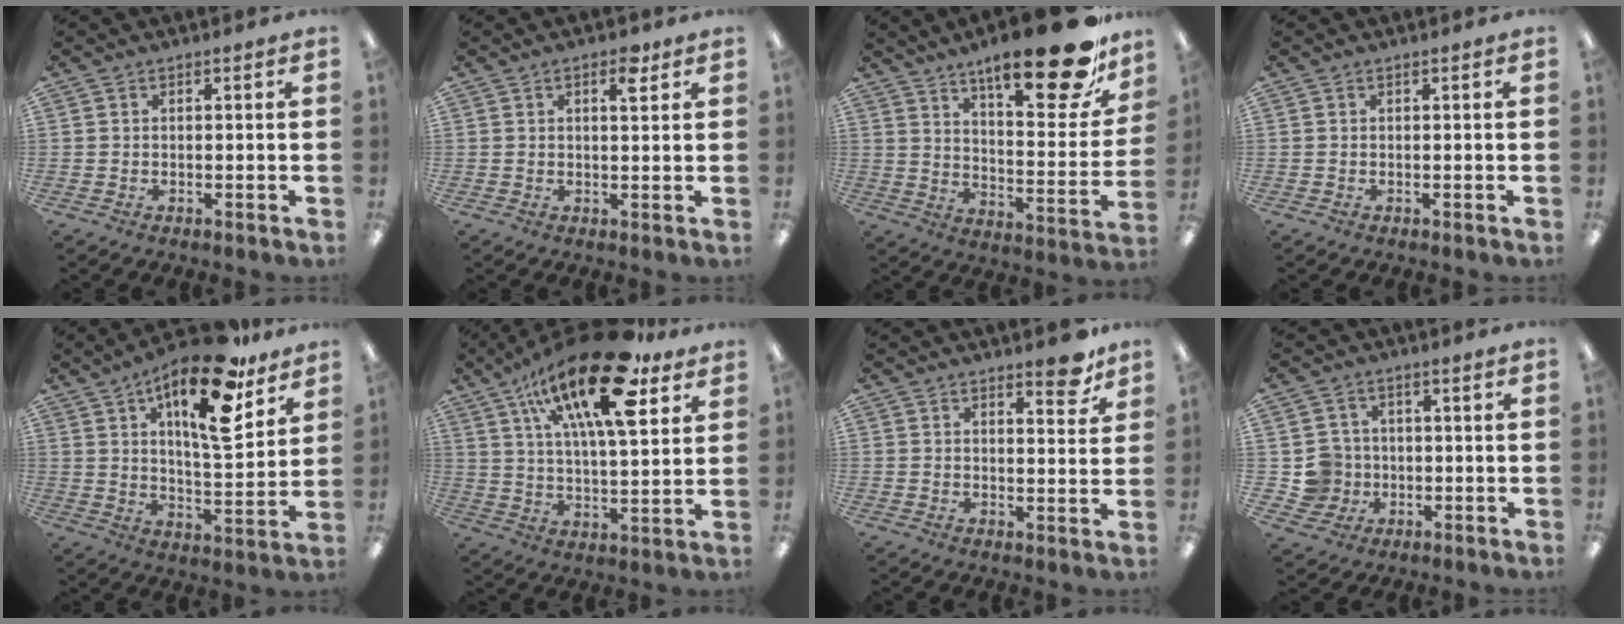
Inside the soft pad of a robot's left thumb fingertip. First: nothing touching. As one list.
[{"total": 4.1, "force": [2.4, 1.6, 2.9], "torque": [-0.031, -0.008, 0.034]}, {"total": 23.8, "force": [15.6, 7.5, 16.3], "torque": [-0.225, -0.107, 0.249]}, {"total": 0.0}, {"total": 20.6, "force": [11.8, 7.4, 15.2], "torque": [-0.227, -0.061, 0.186]}, {"total": 24.0, "force": [13.8, 8.4, 17.8], "torque": [-0.284, -0.066, 0.224]}, {"total": 6.3, "force": [5.0, 2.4, 3.1], "torque": [-0.017, -0.036, 0.079]}, {"total": 6.7, "force": [-0.3, 6.6, 0.6], "torque": [-0.027, 0.013, 0.003]}]